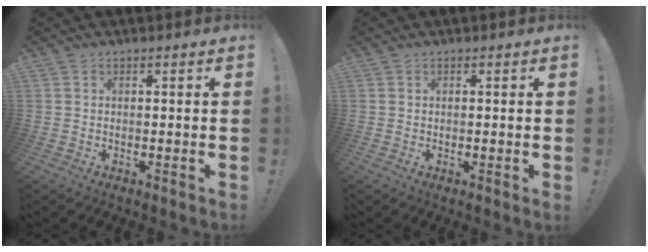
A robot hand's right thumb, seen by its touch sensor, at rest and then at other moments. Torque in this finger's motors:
{"motor_torque": [-0.01, 0.18, -0.10, 0.10, -0.01]}